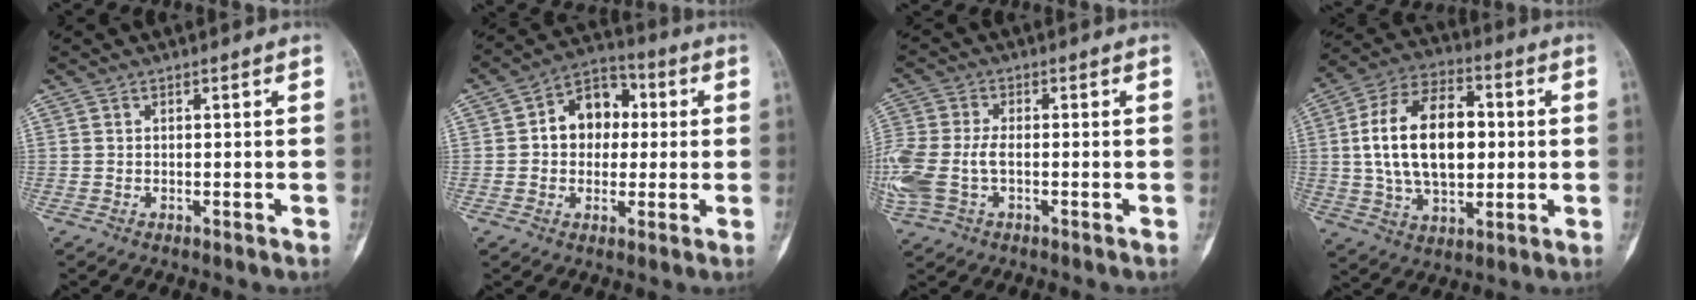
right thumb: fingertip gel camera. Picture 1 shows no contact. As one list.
[{"total": 10.7, "force": [1.2, 8.2, 6.8], "torque": [-0.062, 0.022, 0.009]}, {"total": 11.9, "force": [-1.9, 7.3, 9.1], "torque": [-0.248, 0.009, -0.032]}, {"total": 19.2, "force": [1.6, 11.4, 15.3], "torque": [-0.251, 0.012, 0.028]}]